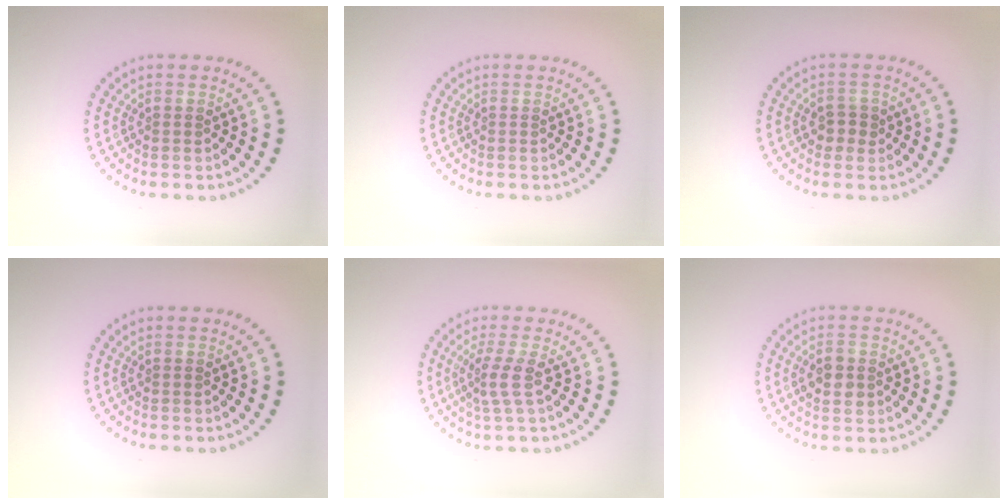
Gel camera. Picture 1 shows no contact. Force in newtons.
{"total": 0.0}
{"total": 1.8, "press": 1.7, "slide": 0.4}
{"total": 0.0}
{"total": 2.3, "press": 1.6, "slide": 1.6}
{"total": 2.7, "press": 2.7, "slide": 0.1}